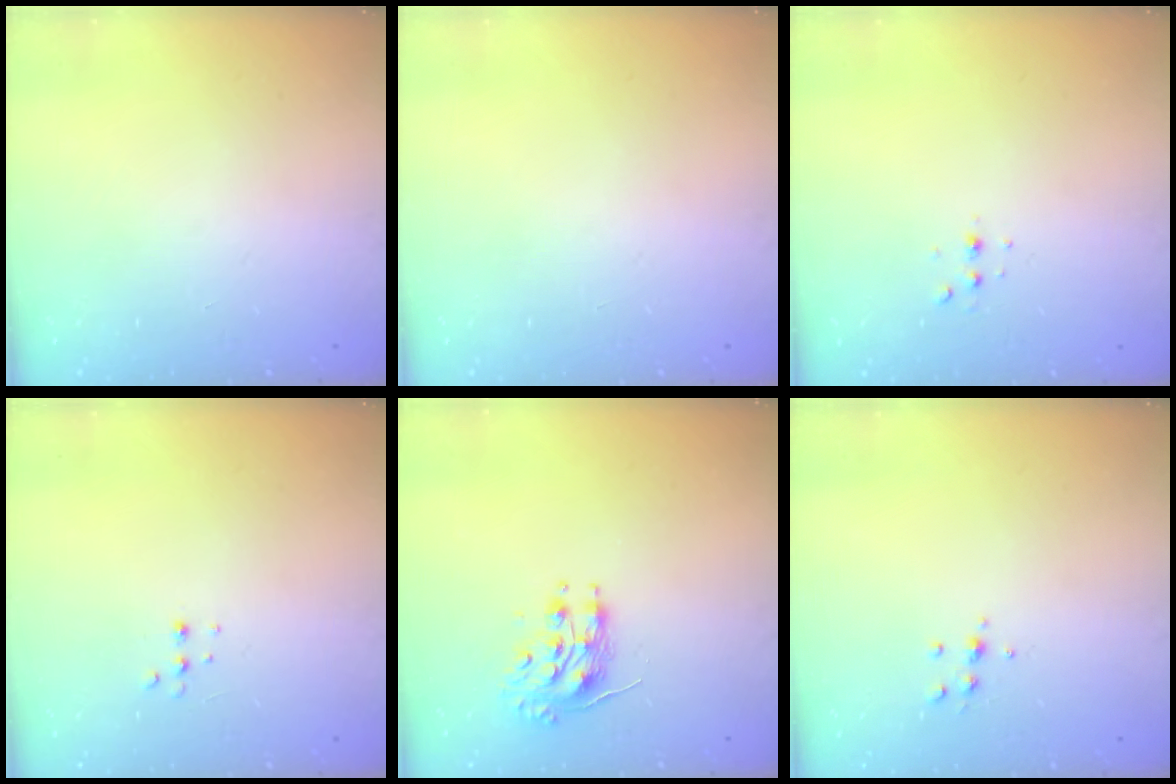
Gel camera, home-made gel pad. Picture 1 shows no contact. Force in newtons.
{"total": 0.0}
{"total": 2.8, "press": 2.8, "slide": 0.7}
{"total": 3.4, "press": 3.3, "slide": 0.8}
{"total": 8.7, "press": 8.7, "slide": 0.2}
{"total": 5.4, "press": 5.4, "slide": 0.5}